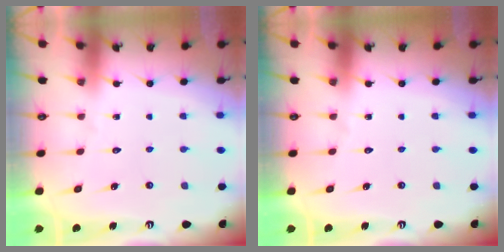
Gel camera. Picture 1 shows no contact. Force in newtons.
{"total": 0.0}